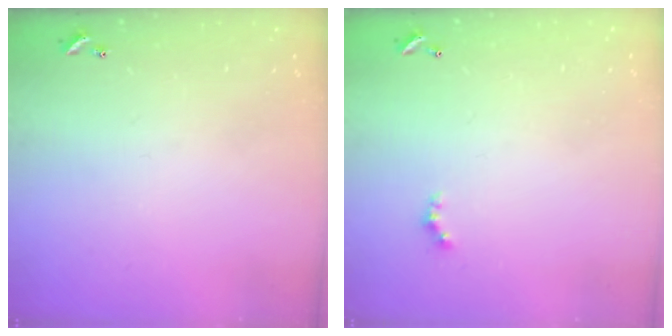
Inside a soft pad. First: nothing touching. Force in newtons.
{"total": 1.6, "press": 1.6, "slide": 0.4}